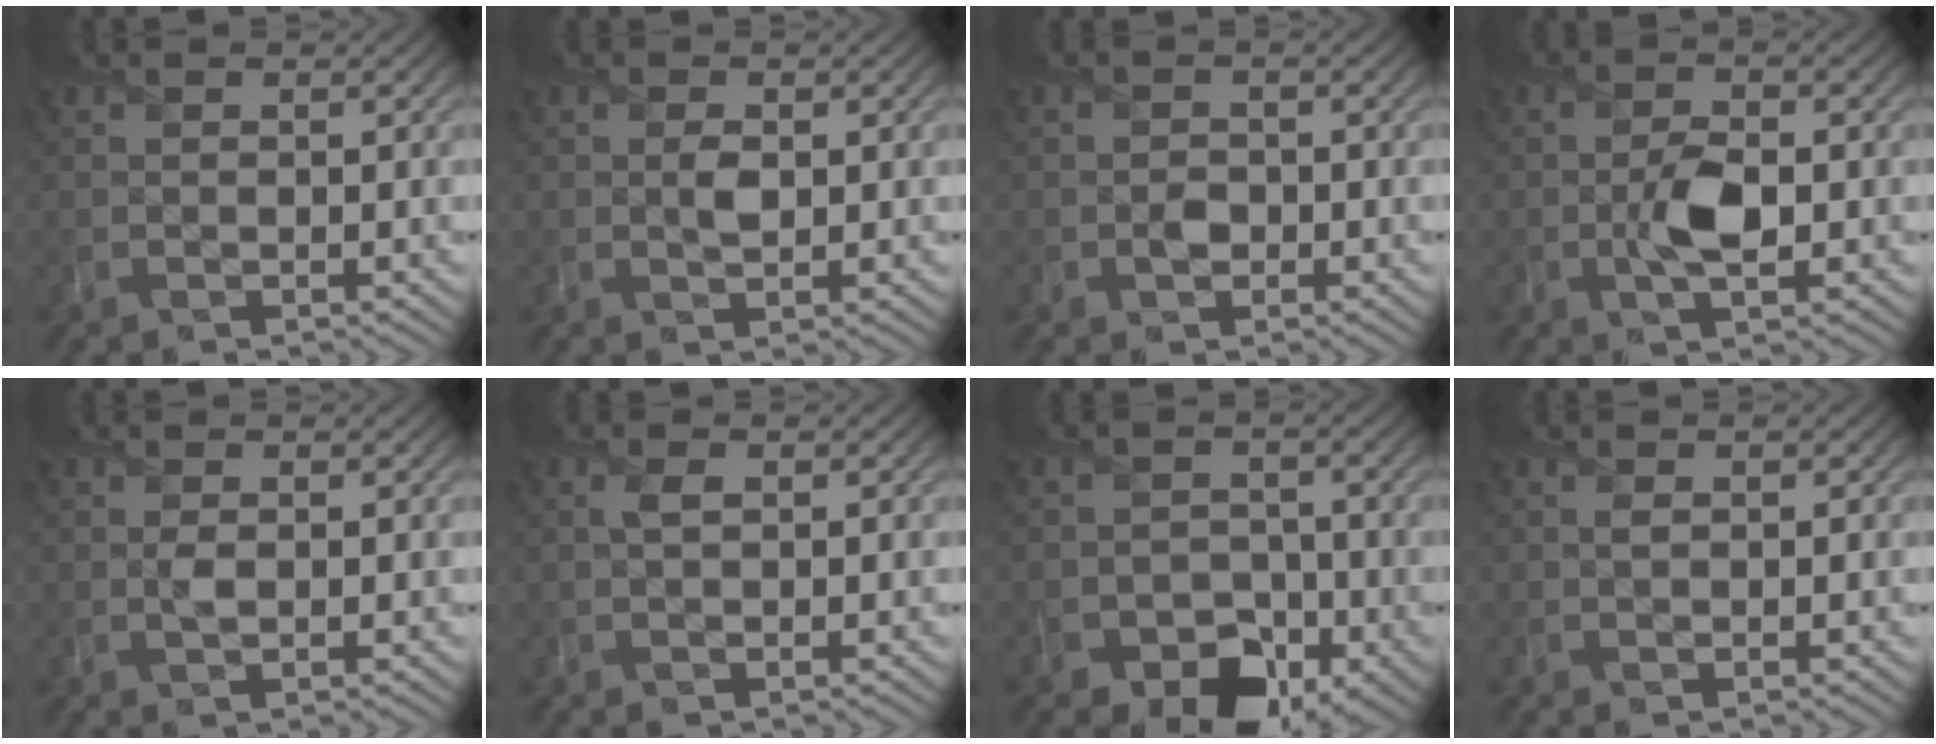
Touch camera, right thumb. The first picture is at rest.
{"total": 1.7, "force": [0.2, 1.1, 1.3], "torque": [-0.027, -0.001, 0.004]}
{"total": 1.6, "force": [-0.6, 1.4, 0.7], "torque": [-0.012, -0.001, -0.011]}
{"total": 4.6, "force": [-0.9, 2.4, 3.8], "torque": [-0.078, -0.002, -0.017]}
{"total": 1.0, "force": [0.2, 0.6, 0.8], "torque": [-0.020, -0.001, 0.004]}
{"total": 1.2, "force": [0.3, 0.6, 1.0], "torque": [-0.024, 0.001, 0.007]}
{"total": 7.4, "force": [-4.2, 4.9, 3.5], "torque": [-0.050, -0.006, -0.066]}
{"total": 0.5, "force": [0.3, 0.4, 0.3], "torque": [-0.005, 0.001, 0.005]}